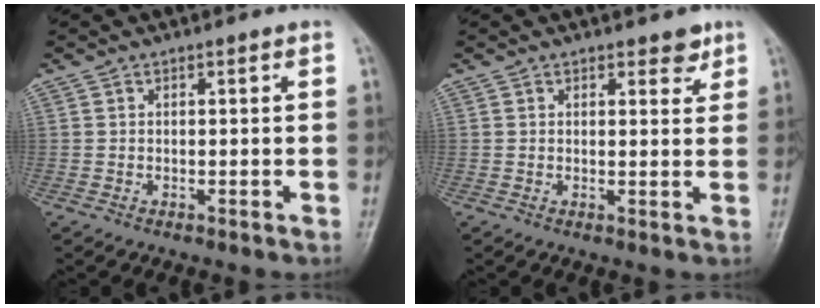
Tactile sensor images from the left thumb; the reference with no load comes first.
{"total": 2.8, "force": [1.9, 1.4, 1.5], "torque": [-0.002, -0.011, 0.024]}